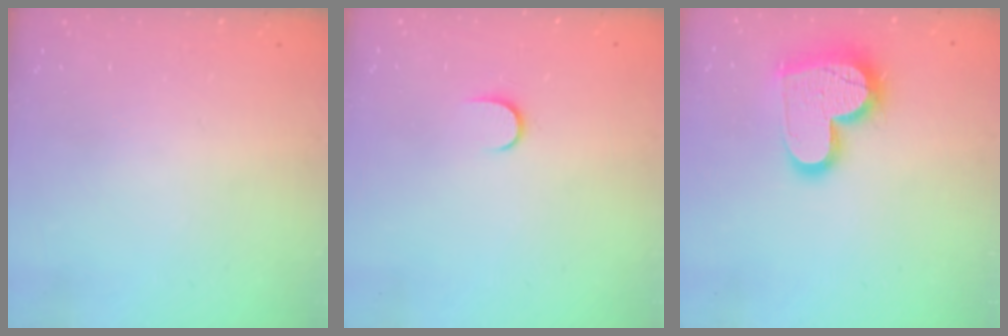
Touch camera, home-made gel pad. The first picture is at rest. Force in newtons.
{"total": 5.3, "press": 5.3, "slide": 0.5}
{"total": 16.6, "press": 16.5, "slide": 1.6}